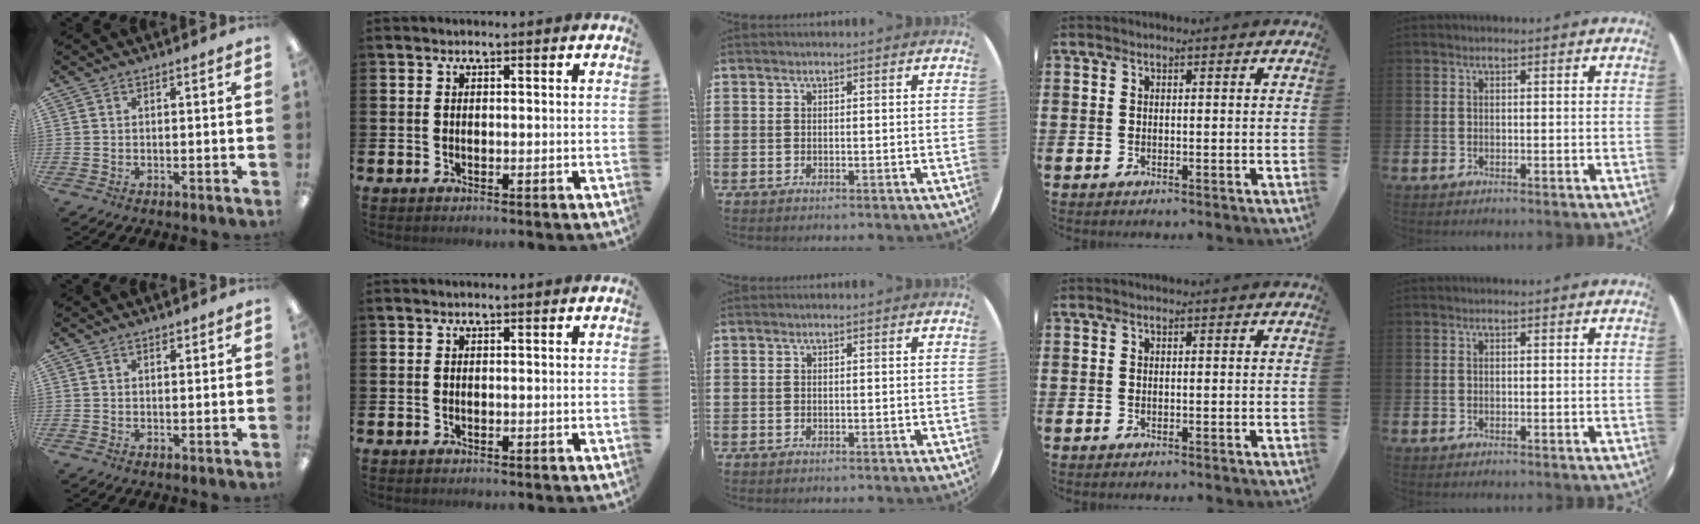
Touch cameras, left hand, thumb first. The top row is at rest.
{"thumb": {"total": 1.4, "force": [1.0, 0.7, 0.5], "torque": [-0.012, 0.001, 0.019]}}